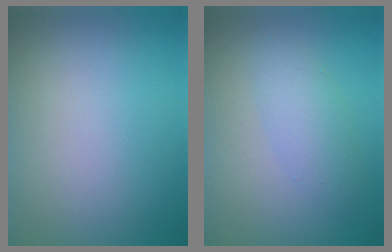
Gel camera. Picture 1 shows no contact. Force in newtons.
{"total": 2.5, "press": 2.5, "slide": 0.1}